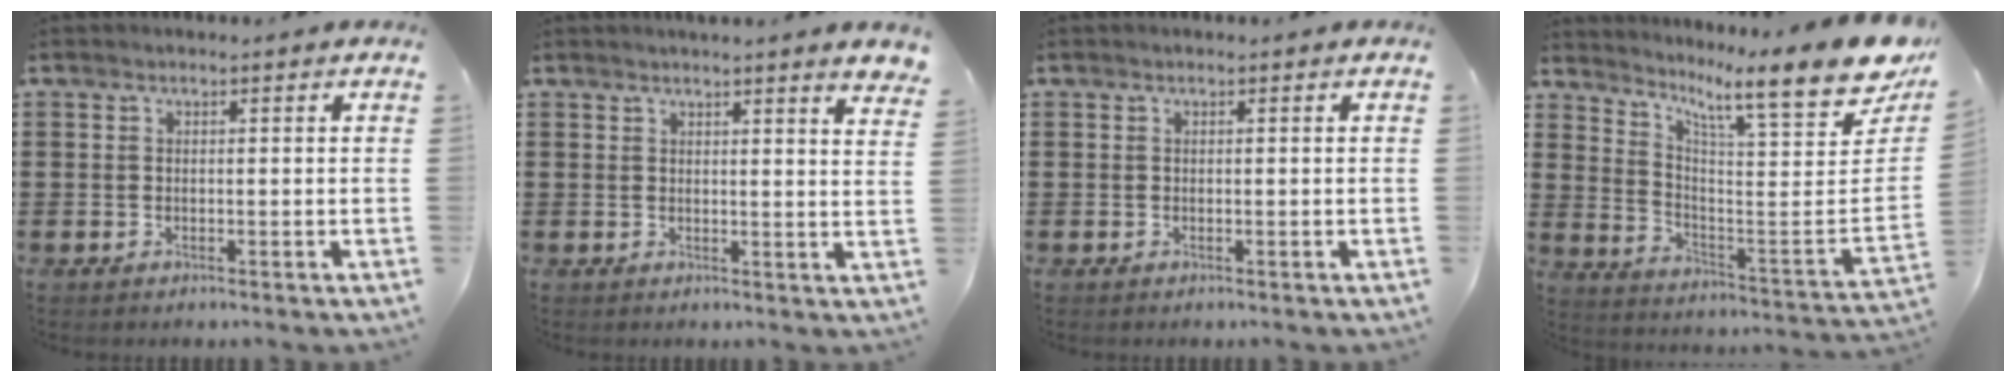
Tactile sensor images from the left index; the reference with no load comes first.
{"total": 2.5, "force": [2.3, -0.7, 0.7], "torque": [-0.020, -0.010, 0.042]}
{"total": 0.0}
{"total": 10.7, "force": [8.2, 0.4, 6.9], "torque": [-0.124, -0.083, 0.121]}